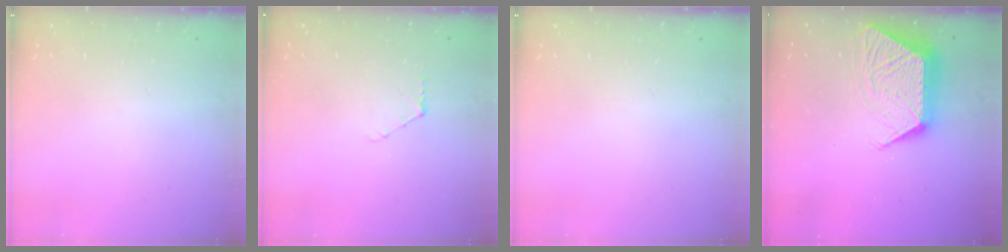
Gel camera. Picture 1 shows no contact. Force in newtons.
{"total": 3.1, "press": 3.1, "slide": 0.4}
{"total": 0.0}
{"total": 13.7, "press": 13.7, "slide": 1.1}